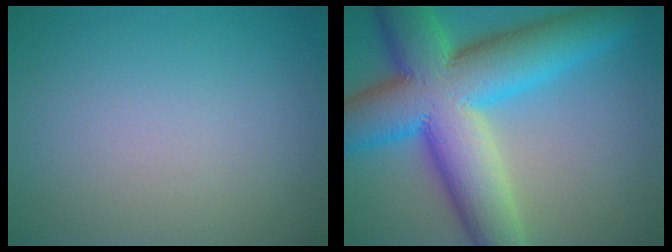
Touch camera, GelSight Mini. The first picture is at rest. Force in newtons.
{"total": 14.8, "press": 14.8, "slide": 0.4}